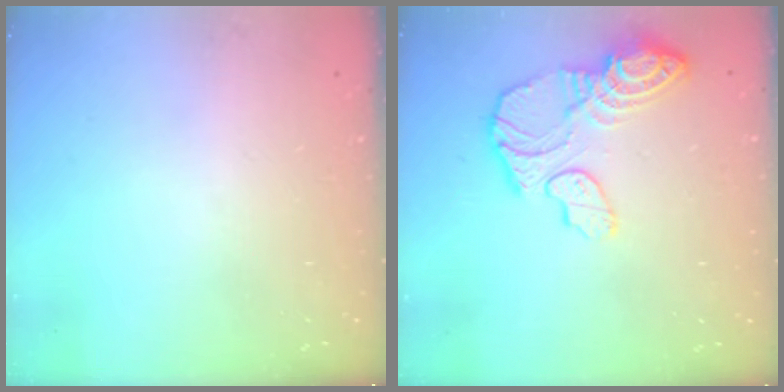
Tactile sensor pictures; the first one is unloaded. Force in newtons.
{"total": 14.6, "press": 14.5, "slide": 1.5}